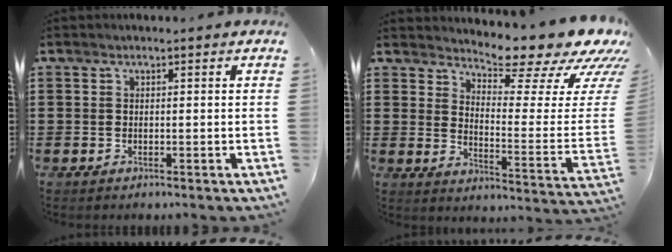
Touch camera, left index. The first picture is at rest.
{"total": 10.0, "force": [8.9, 1.5, 4.5], "torque": [-0.071, -0.088, 0.144]}